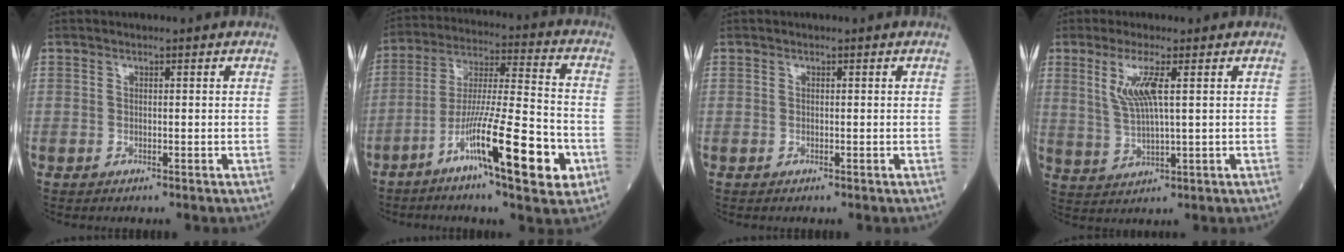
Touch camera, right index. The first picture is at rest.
{"total": 16.2, "force": [-7.2, 1.1, 14.5], "torque": [-0.254, -0.013, -0.121]}
{"total": 0.0}
{"total": 6.1, "force": [2.2, 0.3, 5.7], "torque": [-0.124, -0.002, 0.051]}